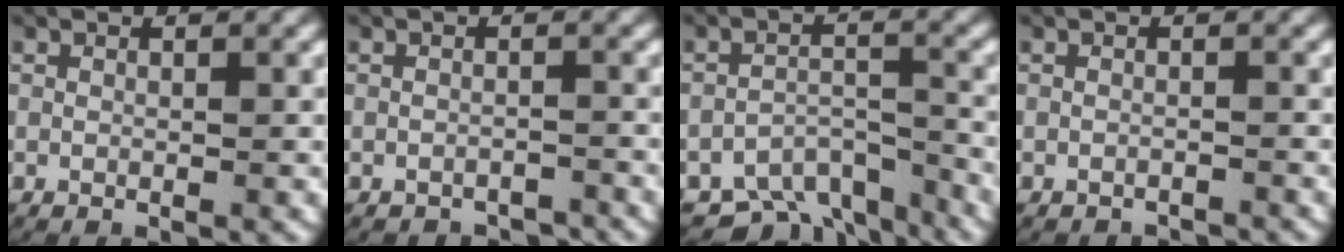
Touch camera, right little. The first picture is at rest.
{"total": 1.9, "force": [-1.8, 0.3, -0.1], "torque": [0.008, -0.004, -0.032]}
{"total": 7.0, "force": [-5.4, 3.6, 2.4], "torque": [-0.036, -0.012, -0.092]}
{"total": 1.2, "force": [-1.2, 0.1, 0.0], "torque": [0.004, -0.004, -0.019]}